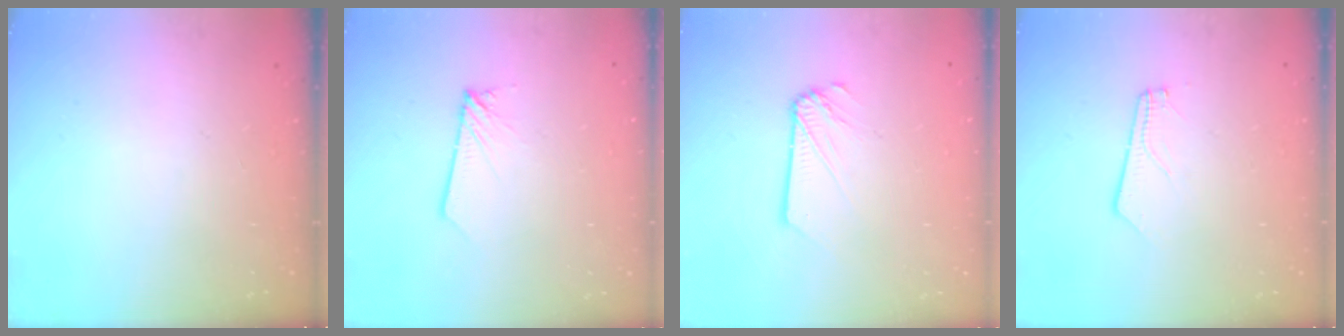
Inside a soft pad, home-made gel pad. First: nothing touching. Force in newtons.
{"total": 1.9, "press": 1.9, "slide": 0.2}
{"total": 2.6, "press": 2.6, "slide": 0.3}
{"total": 2.7, "press": 2.7, "slide": 0.4}